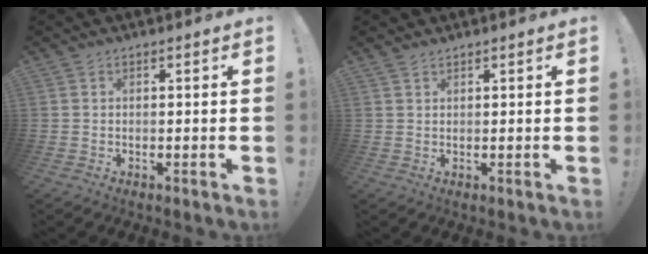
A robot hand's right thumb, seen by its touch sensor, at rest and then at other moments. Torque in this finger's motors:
{"motor_torque": [-0.12, -0.25, -0.01, -0.01, 0.04]}